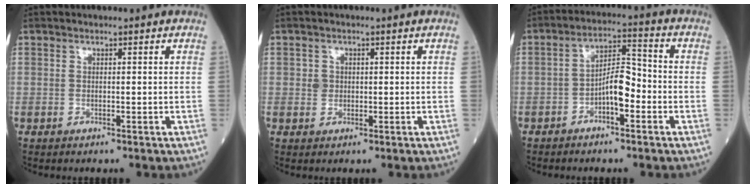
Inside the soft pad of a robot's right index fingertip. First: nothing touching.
{"total": 1.5, "force": [0.2, 1.4, 0.4], "torque": [-0.005, 0.002, 0.004]}
{"total": 6.1, "force": [-2.3, 1.9, 5.3], "torque": [-0.095, 0.019, -0.042]}